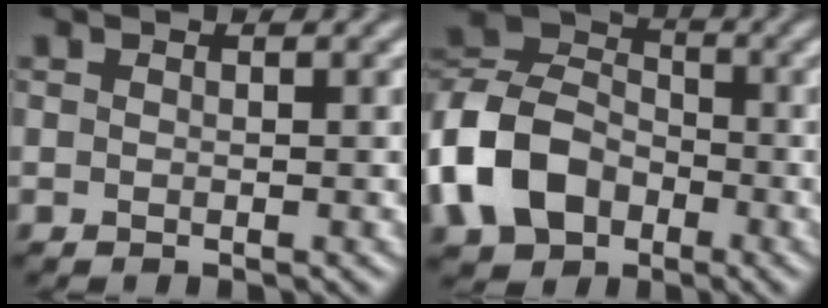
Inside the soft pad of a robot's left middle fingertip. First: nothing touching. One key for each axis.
{"total": 9.5, "fx": -4.0, "fy": 6.9, "fz": 5.0, "tx": -0.112, "ty": -0.002, "tz": -0.095}